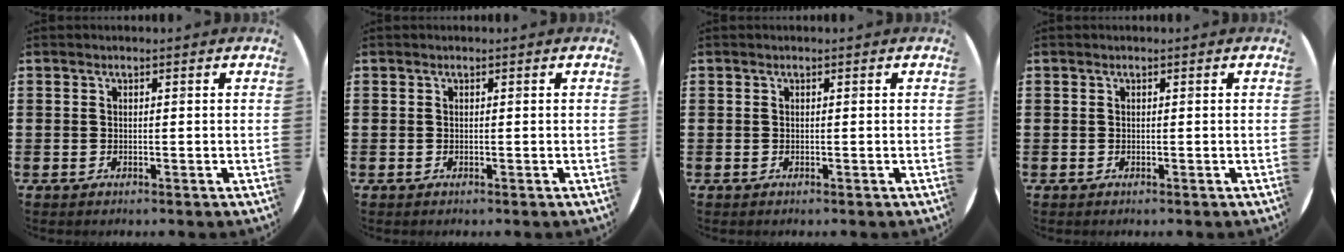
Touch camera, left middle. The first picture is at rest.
{"total": 0.0}
{"total": 0.0}
{"total": 0.0}